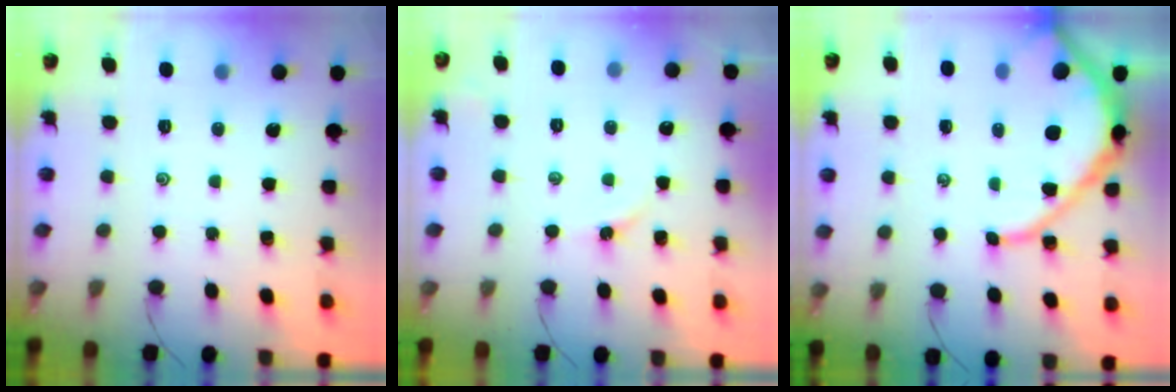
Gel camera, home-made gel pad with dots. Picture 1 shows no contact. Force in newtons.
{"total": 2.3, "press": 2.3, "slide": 0.4}
{"total": 11.3, "press": 11.2, "slide": 1.1}